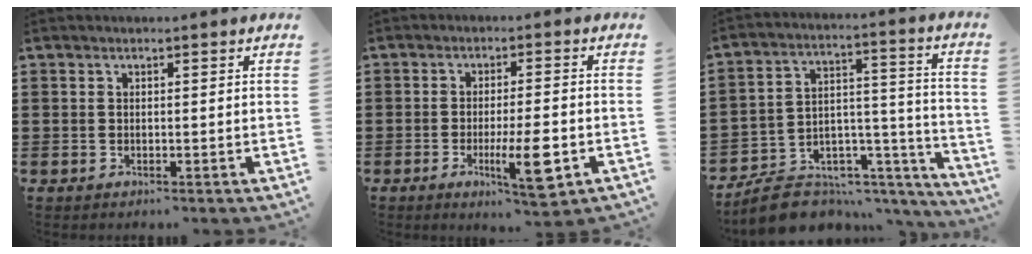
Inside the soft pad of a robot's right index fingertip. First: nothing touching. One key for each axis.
{"total": 8.6, "fx": -3.2, "fy": 1.3, "fz": 7.9, "tx": -0.143, "ty": -0.014, "tz": -0.052}
{"total": 8.0, "fx": -6.7, "fy": 3.8, "fz": 2.1, "tx": -0.037, "ty": 0.008, "tz": -0.121}